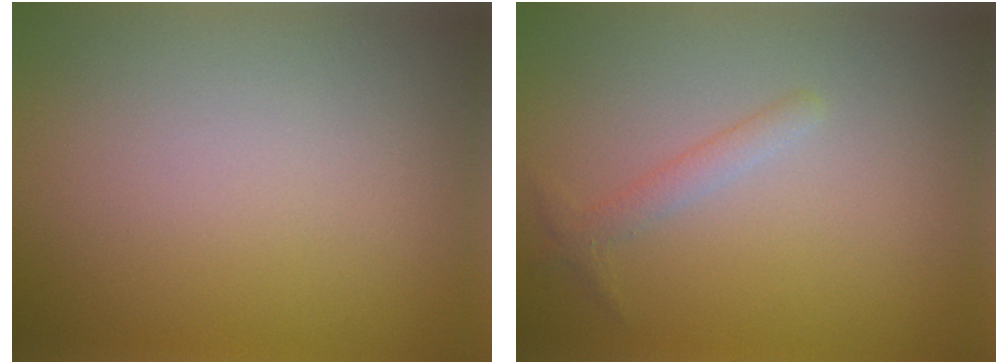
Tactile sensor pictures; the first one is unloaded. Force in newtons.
{"total": 1.4, "press": 1.4, "slide": 0.0}